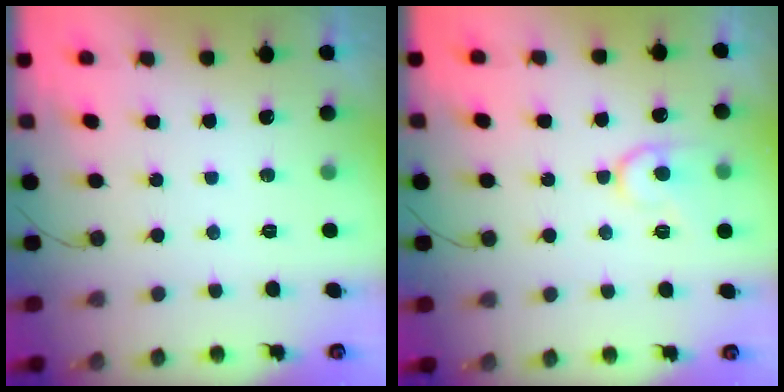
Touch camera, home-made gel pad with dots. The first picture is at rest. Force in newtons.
{"total": 10.9, "press": 10.9, "slide": 0.8}